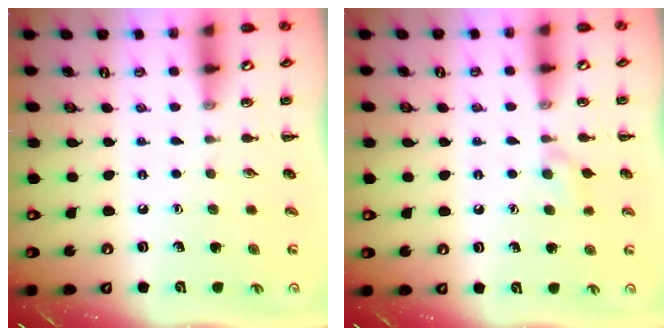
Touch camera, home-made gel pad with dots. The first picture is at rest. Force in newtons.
{"total": 5.5, "press": 5.2, "slide": 1.7}